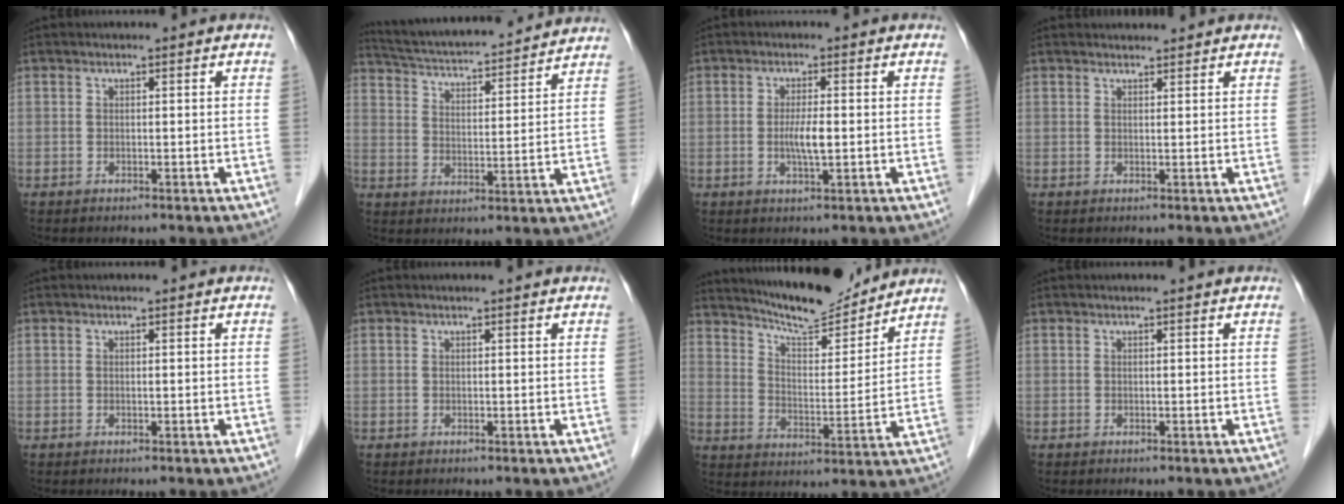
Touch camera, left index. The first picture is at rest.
{"total": 19.6, "force": [18.1, 2.2, 7.2], "torque": [-0.123, 0.025, 0.264]}
{"total": 3.4, "force": [-0.3, 0.5, 3.4], "torque": [-0.069, -0.005, -0.006]}
{"total": 2.1, "force": [2.0, 0.3, 0.1], "torque": [-0.009, 0.012, 0.033]}
{"total": 0.0}
{"total": 1.3, "force": [1.3, 0.0, 0.4], "torque": [-0.011, 0.009, 0.015]}
{"total": 13.1, "force": [12.3, 1.5, 4.2], "torque": [-0.074, -0.003, 0.197]}
{"total": 0.6, "force": [0.6, 0.0, 0.2], "torque": [-0.004, 0.004, 0.008]}